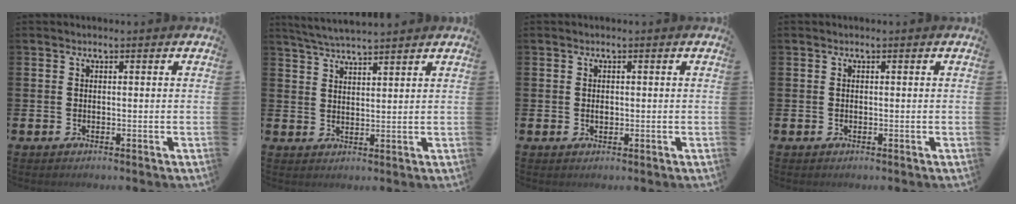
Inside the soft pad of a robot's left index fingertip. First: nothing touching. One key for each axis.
{"total": 4.2, "fx": 4.1, "fy": -0.2, "fz": 0.8, "tx": -0.030, "ty": -0.013, "tz": 0.074}
{"total": 0.9, "fx": 0.0, "fy": 0.6, "fz": 0.6, "tx": -0.009, "ty": 0.003, "tz": -0.002}
{"total": 0.0}